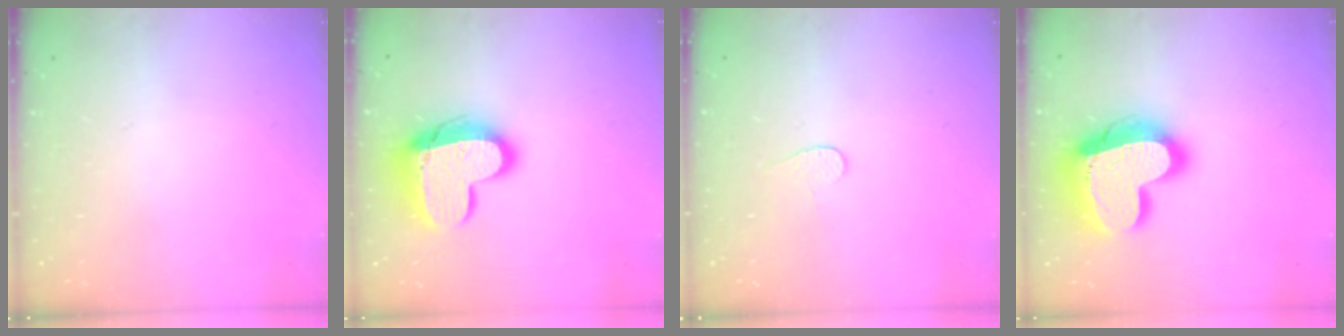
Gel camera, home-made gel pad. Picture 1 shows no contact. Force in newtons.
{"total": 16.9, "press": 16.8, "slide": 1.4}
{"total": 3.4, "press": 3.4, "slide": 0.4}
{"total": 22.7, "press": 22.6, "slide": 1.9}